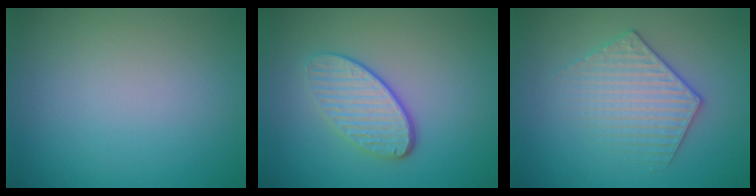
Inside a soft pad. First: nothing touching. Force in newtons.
{"total": 3.8, "press": 3.0, "slide": 2.4}
{"total": 3.5, "press": 3.2, "slide": 1.4}